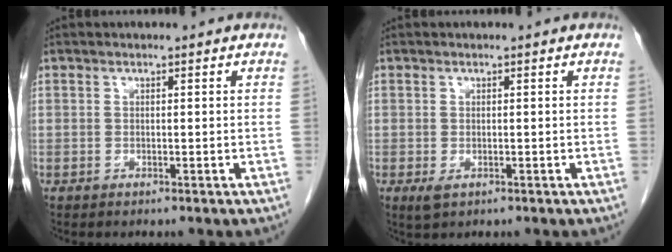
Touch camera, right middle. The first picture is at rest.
{"total": 1.6, "force": [-0.6, 0.8, 1.2], "torque": [-0.023, -0.004, -0.002]}